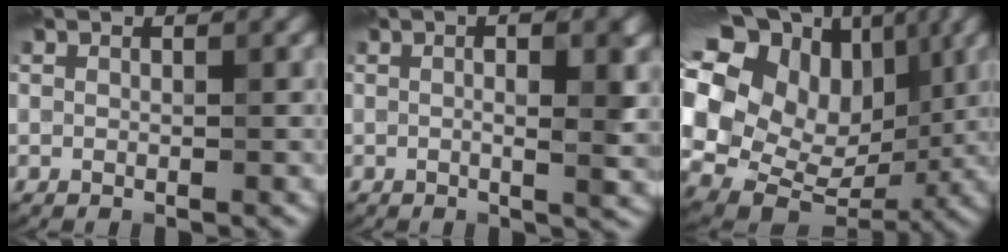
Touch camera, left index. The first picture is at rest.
{"total": 4.5, "force": [0.4, 1.0, 4.4], "torque": [-0.057, 0.009, -0.002]}
{"total": 15.8, "force": [4.4, 11.7, 9.6], "torque": [-0.201, 0.028, 0.092]}